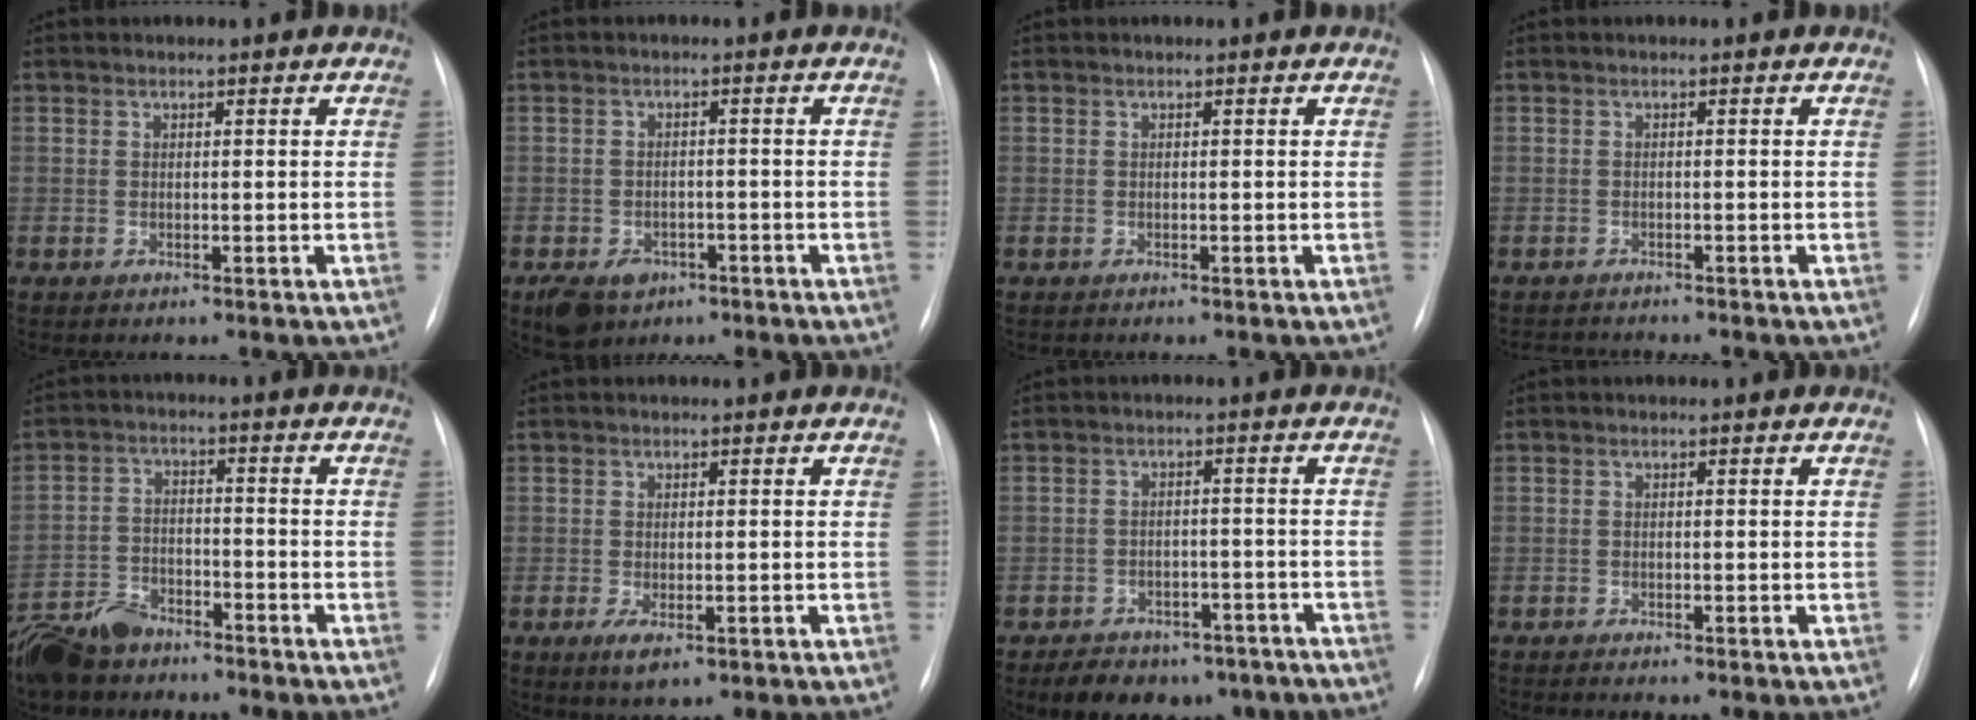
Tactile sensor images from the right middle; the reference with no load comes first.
{"total": 5.8, "force": [-3.3, 4.1, 2.4], "torque": [-0.041, -0.001, -0.043]}
{"total": 0.0}
{"total": 2.9, "force": [-2.9, 0.2, 0.3], "torque": [-0.002, -0.010, -0.044]}
{"total": 7.9, "force": [-6.8, 3.1, 2.5], "torque": [-0.059, -0.017, -0.129]}
{"total": 2.8, "force": [-1.2, 1.0, 2.4], "torque": [-0.041, -0.005, -0.013]}
{"total": 12.0, "force": [-9.1, 6.5, 4.3], "torque": [-0.054, 0.011, -0.113]}
{"total": 2.2, "force": [-1.9, 0.0, 1.1], "torque": [-0.014, -0.006, -0.024]}